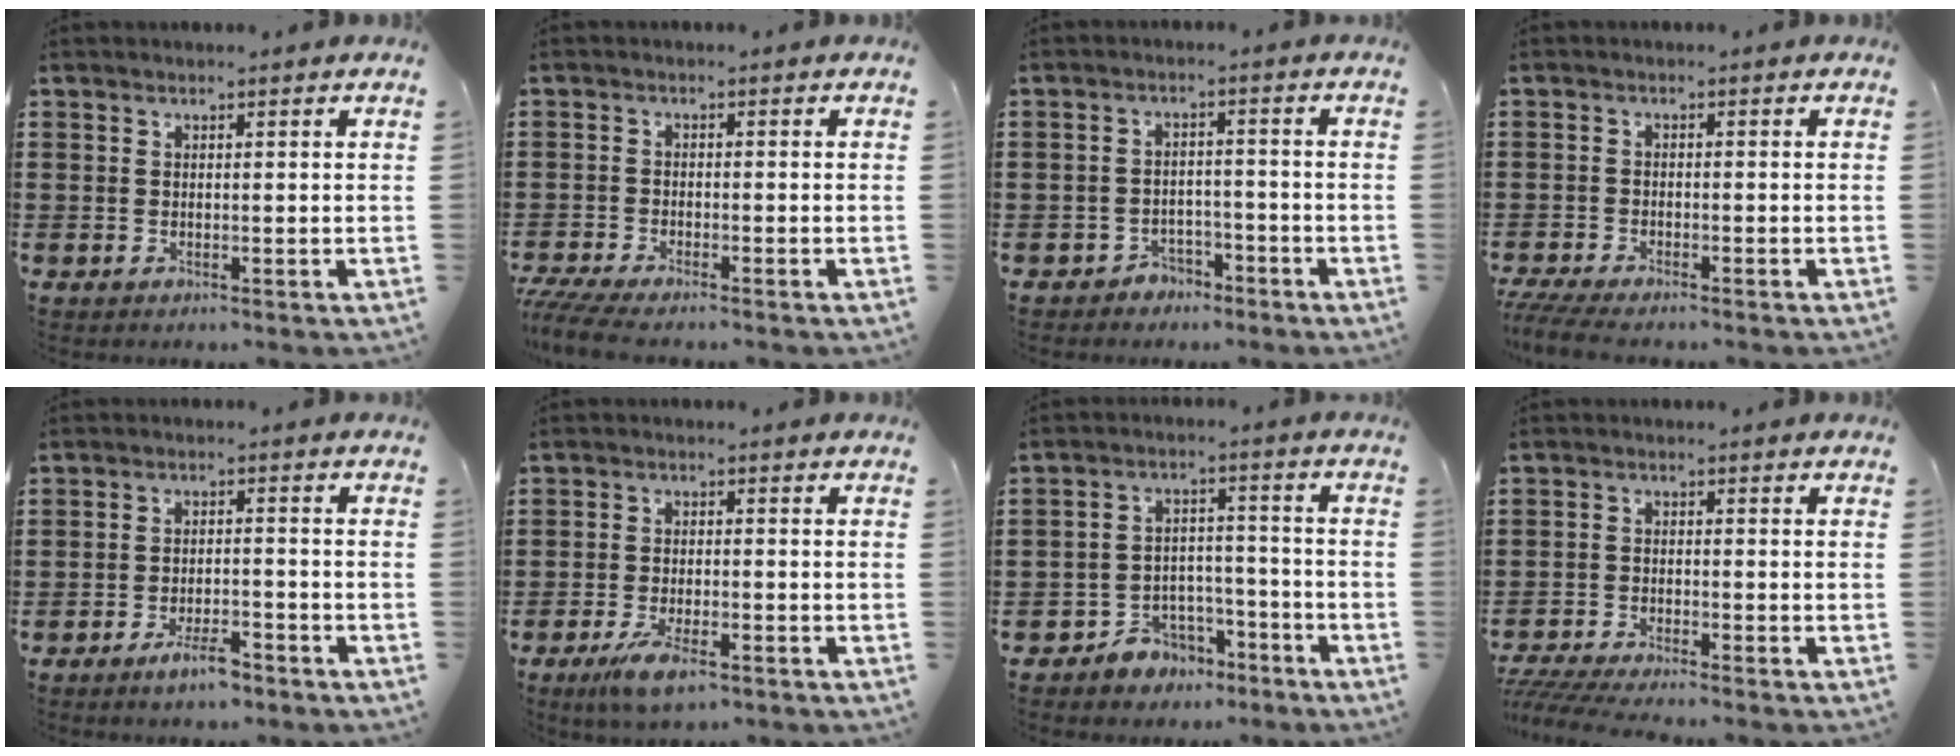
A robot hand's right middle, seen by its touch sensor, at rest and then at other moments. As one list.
[{"total": 3.4, "force": [-3.2, 0.1, 1.3], "torque": [-0.044, -0.013, -0.068]}, {"total": 2.8, "force": [-2.6, 1.0, 0.1], "torque": [-0.011, 0.004, -0.056]}, {"total": 3.0, "force": [-2.8, 0.1, 1.3], "torque": [-0.035, -0.007, -0.058]}, {"total": 4.1, "force": [-3.0, 0.9, 2.6], "torque": [-0.048, 0.004, -0.056]}, {"total": 5.5, "force": [-3.2, 1.5, 4.1], "torque": [-0.093, -0.007, -0.062]}, {"total": 4.8, "force": [-4.2, 2.2, 0.3], "torque": [-0.014, 0.014, -0.086]}, {"total": 3.6, "force": [-3.4, -0.1, 1.1], "torque": [-0.032, -0.010, -0.073]}]